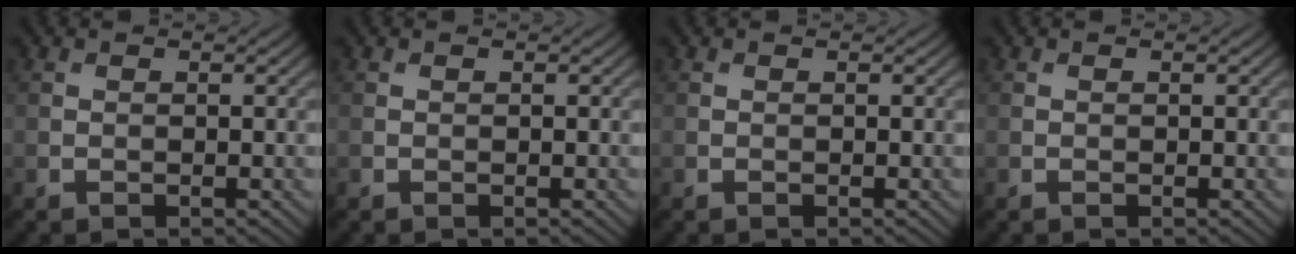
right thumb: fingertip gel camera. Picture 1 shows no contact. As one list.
[{"total": 0.0}, {"total": 0.0}, {"total": 0.0}]